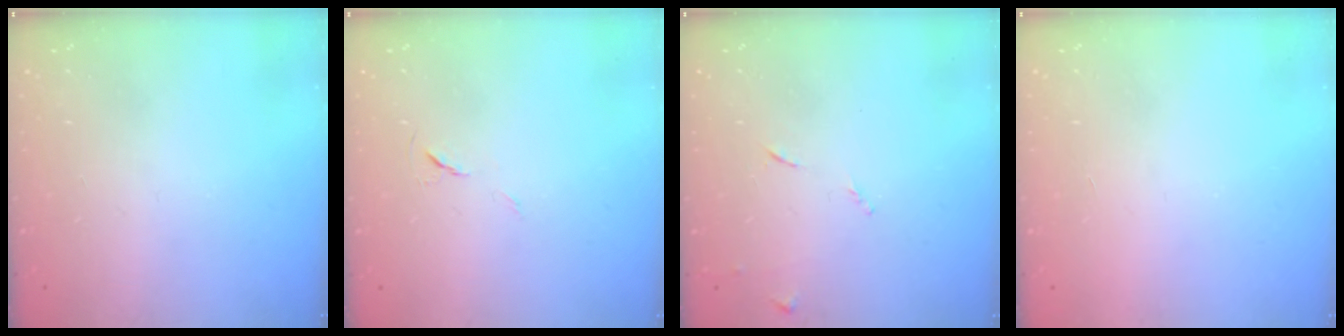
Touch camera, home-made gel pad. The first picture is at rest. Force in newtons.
{"total": 5.6, "press": 5.1, "slide": 2.2}
{"total": 6.3, "press": 6.3, "slide": 0.6}
{"total": 1.5, "press": 1.5, "slide": 0.1}